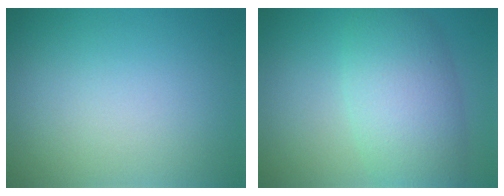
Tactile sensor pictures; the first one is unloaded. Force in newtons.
{"total": 6.8, "press": 6.8, "slide": 0.2}